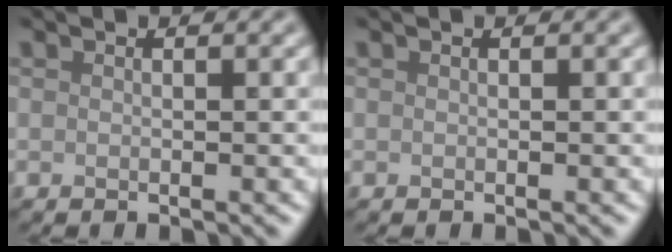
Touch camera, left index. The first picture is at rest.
{"total": 0.0}